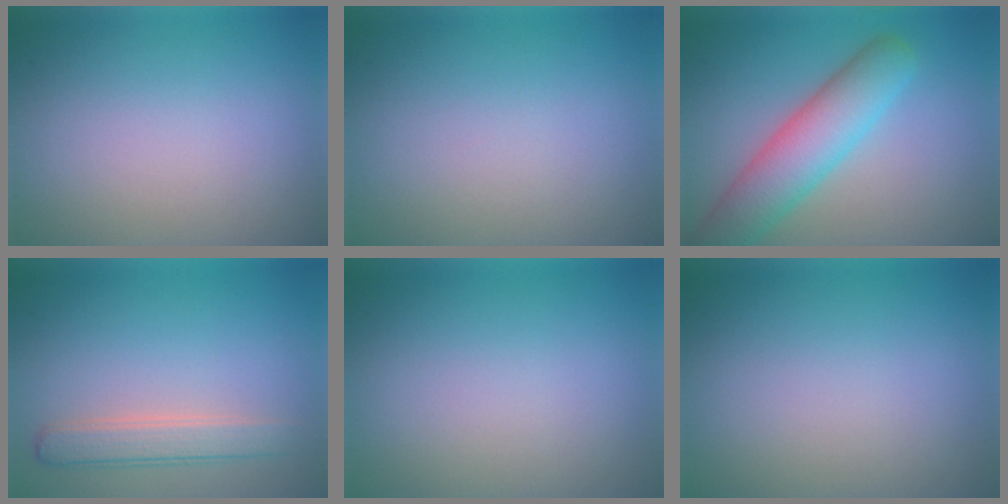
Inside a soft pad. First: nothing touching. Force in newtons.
{"total": 0.0}
{"total": 6.4, "press": 6.4, "slide": 0.4}
{"total": 2.8, "press": 2.8, "slide": 0.1}
{"total": 0.0}
{"total": 0.0}